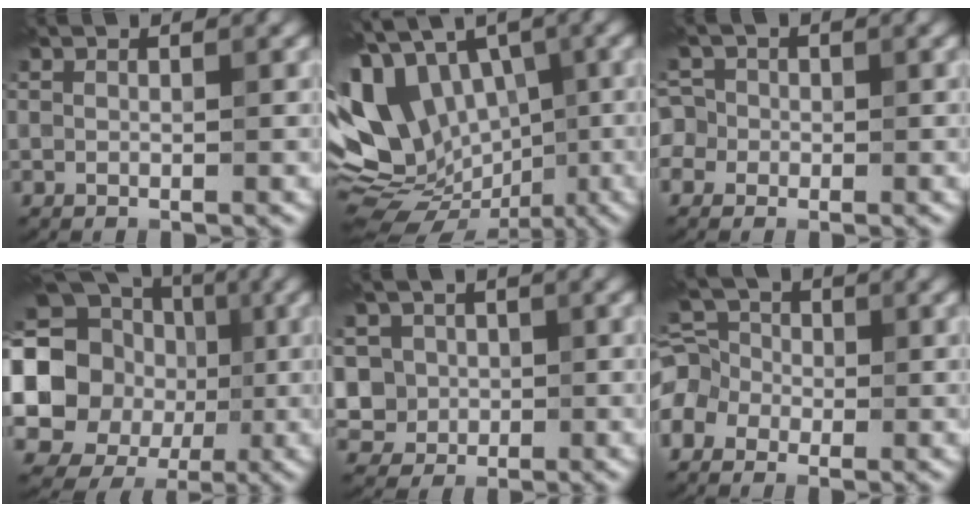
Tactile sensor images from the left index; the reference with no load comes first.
{"total": 14.3, "force": [-1.1, 9.7, 10.5], "torque": [-0.180, 0.010, -0.006]}
{"total": 4.2, "force": [-1.5, 3.9, 0.4], "torque": [0.007, 0.017, -0.057]}
{"total": 16.3, "force": [0.3, 14.9, 6.7], "torque": [-0.134, -0.003, -0.018]}
{"total": 4.8, "force": [-0.4, 4.7, 0.9], "torque": [-0.001, 0.021, -0.024]}
{"total": 6.4, "force": [-3.3, 5.1, 2.1], "torque": [-0.039, 0.006, -0.082]}